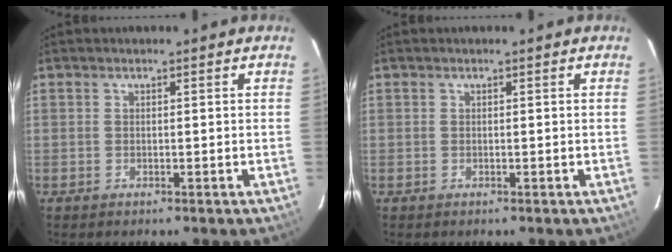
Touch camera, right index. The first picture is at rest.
{"total": 0.0}